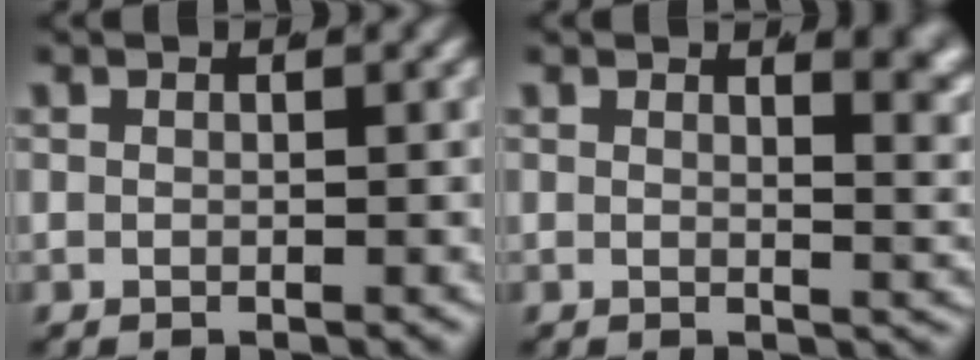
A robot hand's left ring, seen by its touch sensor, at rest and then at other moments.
{"total": 4.6, "force": [2.5, 1.3, 3.7], "torque": [-0.023, -0.001, 0.034]}